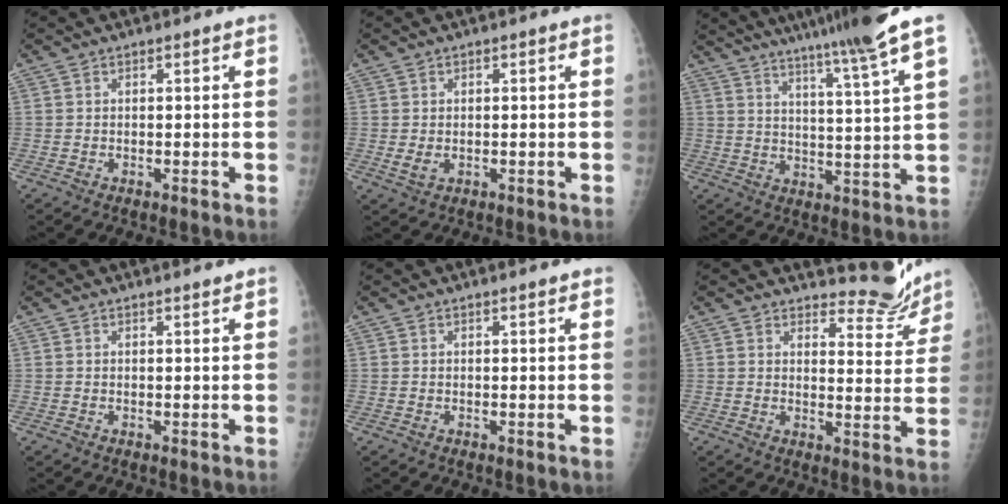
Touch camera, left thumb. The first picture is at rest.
{"total": 2.1, "force": [-0.3, 1.4, 1.5], "torque": [-0.033, 0.000, -0.003]}
{"total": 15.4, "force": [11.8, -1.7, 9.7], "torque": [-0.150, -0.063, 0.169]}
{"total": 0.7, "force": [0.7, 0.0, 0.2], "torque": [-0.003, -0.006, 0.011]}
{"total": 1.5, "force": [1.2, 0.1, 0.9], "torque": [-0.007, 0.002, 0.016]}
{"total": 7.6, "force": [7.4, 1.8, -0.2], "torque": [0.025, -0.082, 0.092]}